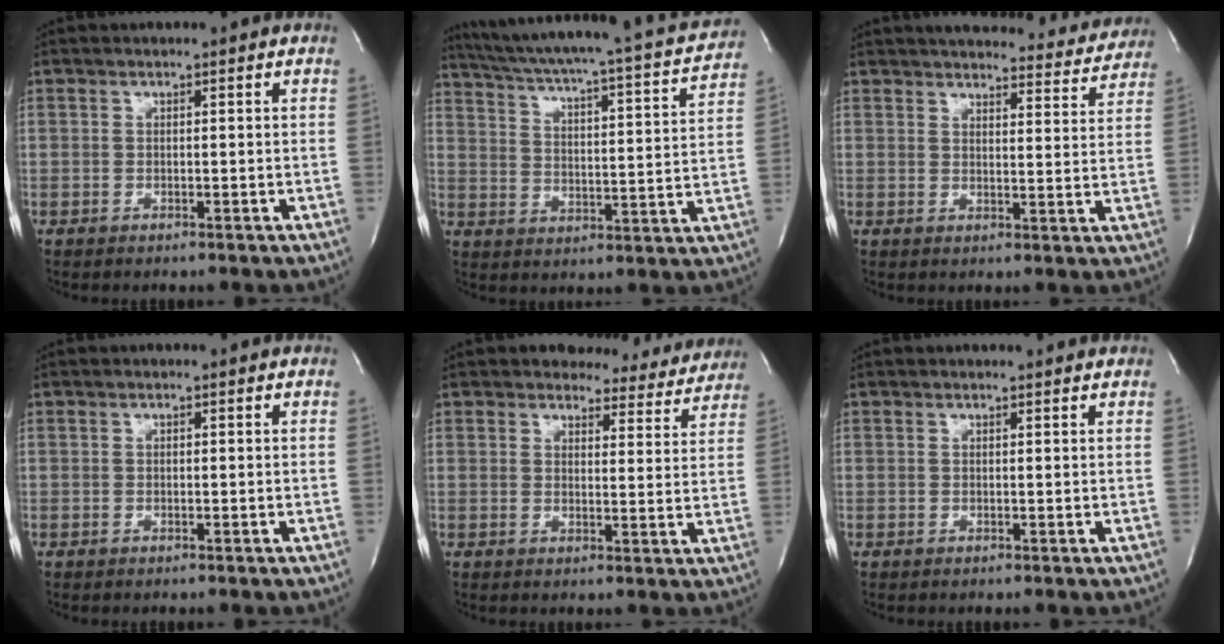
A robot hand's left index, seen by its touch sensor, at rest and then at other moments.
{"total": 22.4, "force": [20.3, 1.6, 9.3], "torque": [-0.149, -0.035, 0.267]}
{"total": 19.3, "force": [18.2, 4.3, 5.0], "torque": [-0.061, -0.019, 0.213]}
{"total": 0.0}
{"total": 10.3, "force": [9.6, 3.5, 1.1], "torque": [0.013, -0.021, 0.096]}
{"total": 2.4, "force": [2.4, 0.3, 0.4], "torque": [-0.011, 0.009, 0.024]}